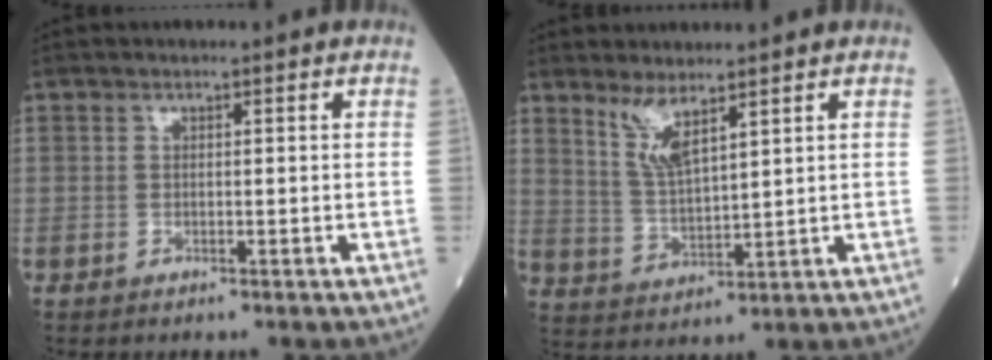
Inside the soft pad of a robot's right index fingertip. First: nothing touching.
{"total": 5.5, "force": [3.8, 0.9, 3.9], "torque": [-0.084, -0.012, 0.081]}